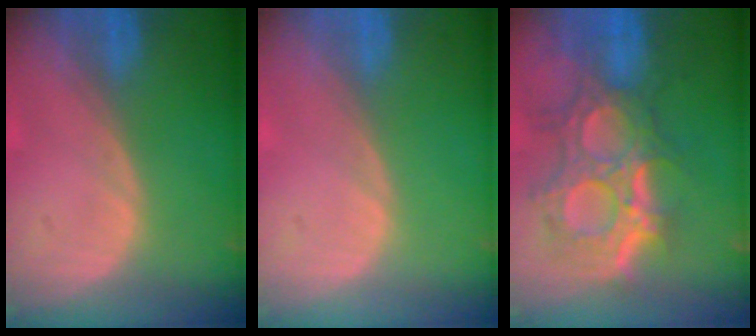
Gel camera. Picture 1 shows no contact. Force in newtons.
{"total": 0.0}
{"total": 12.1, "press": 10.8, "slide": 5.4}